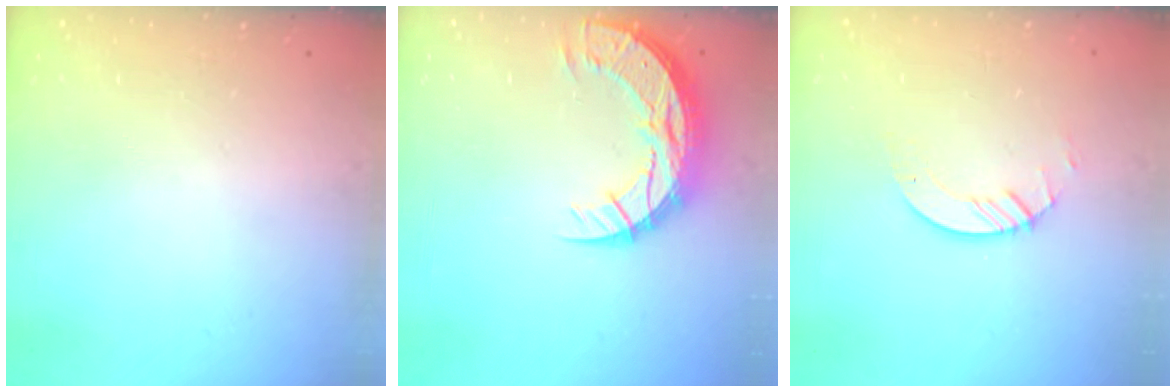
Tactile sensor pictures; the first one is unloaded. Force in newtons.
{"total": 13.2, "press": 13.2, "slide": 0.9}
{"total": 3.2, "press": 3.2, "slide": 0.3}